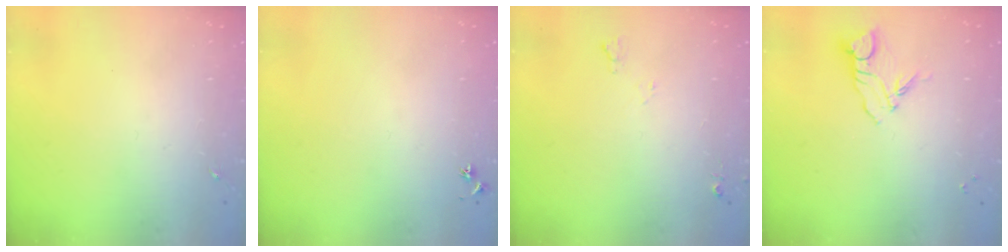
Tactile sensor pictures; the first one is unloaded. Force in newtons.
{"total": 2.9, "press": 2.8, "slide": 0.3}
{"total": 4.9, "press": 4.8, "slide": 0.9}
{"total": 6.9, "press": 6.9, "slide": 0.7}